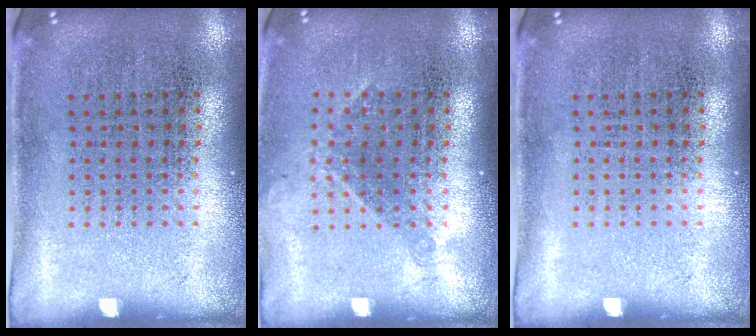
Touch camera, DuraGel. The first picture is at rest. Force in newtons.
{"total": 1.1, "press": 0.8, "slide": 0.6}
{"total": 0.0}